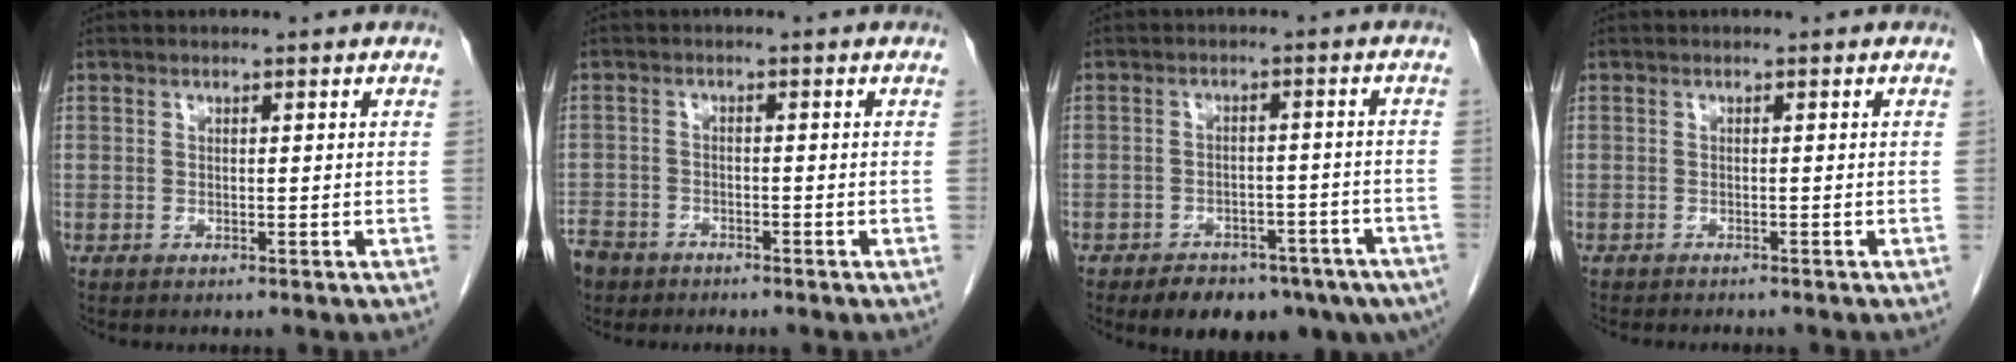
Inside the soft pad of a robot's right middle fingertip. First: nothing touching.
{"total": 7.2, "force": [-5.4, 4.4, 1.9], "torque": [-0.059, -0.004, -0.096]}
{"total": 14.4, "force": [-10.0, 6.9, 7.6], "torque": [-0.094, 0.001, -0.126]}
{"total": 4.7, "force": [-4.1, 1.0, 1.9], "torque": [-0.030, -0.009, -0.053]}